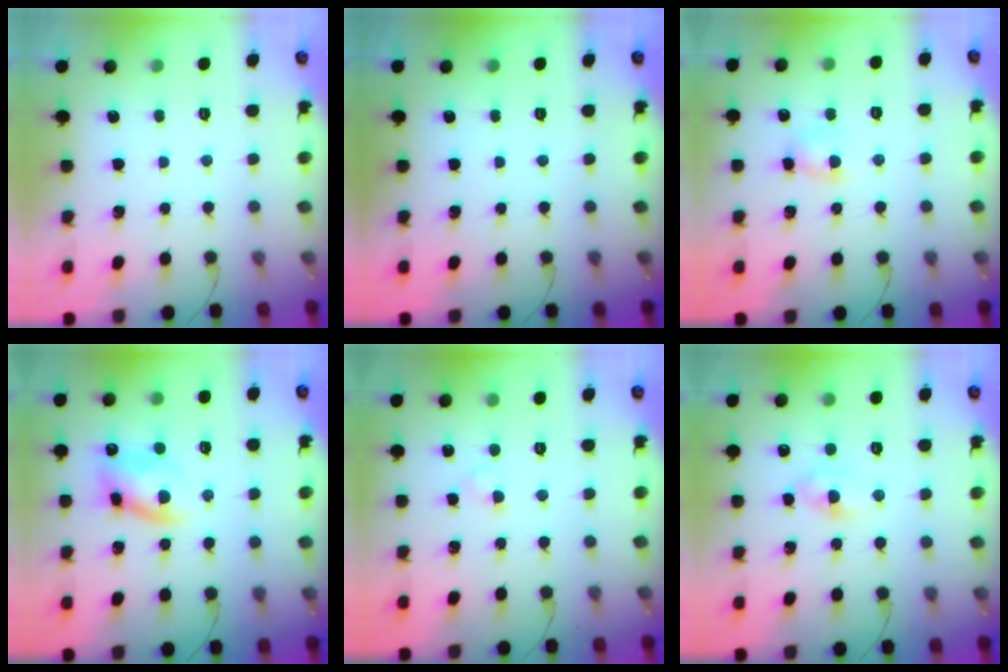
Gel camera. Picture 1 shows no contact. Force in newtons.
{"total": 0.0}
{"total": 5.0, "press": 4.9, "slide": 0.6}
{"total": 10.4, "press": 10.1, "slide": 2.5}
{"total": 1.6, "press": 1.4, "slide": 0.8}
{"total": 3.1, "press": 2.9, "slide": 1.1}